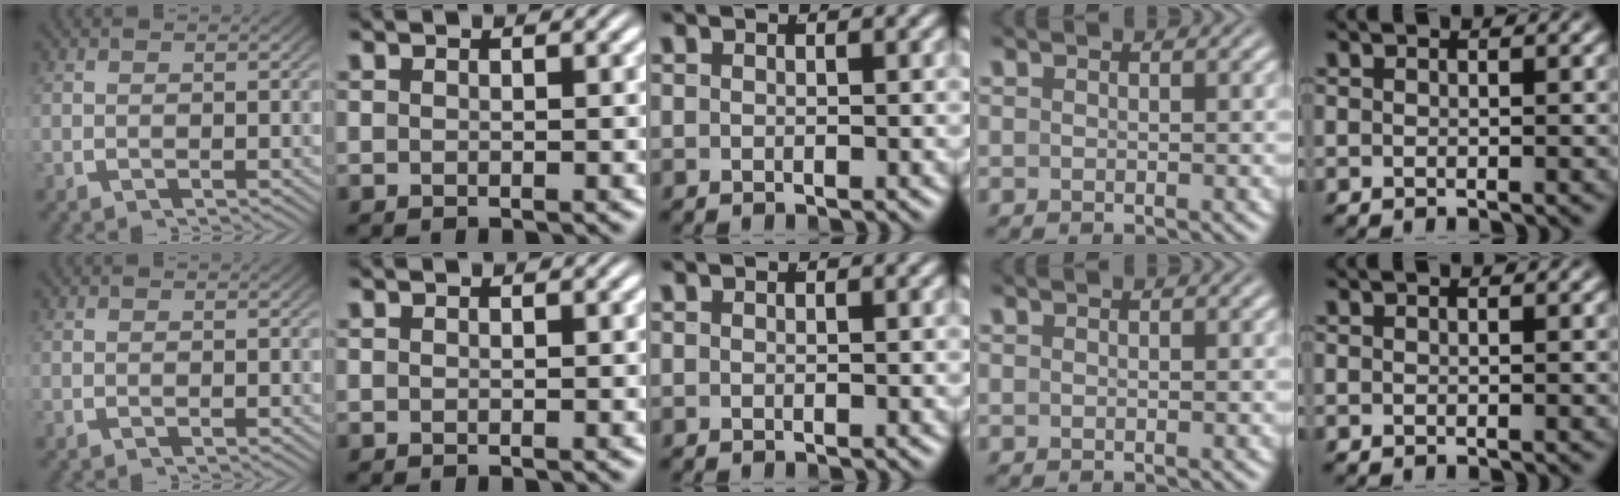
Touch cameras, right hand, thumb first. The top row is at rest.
{}